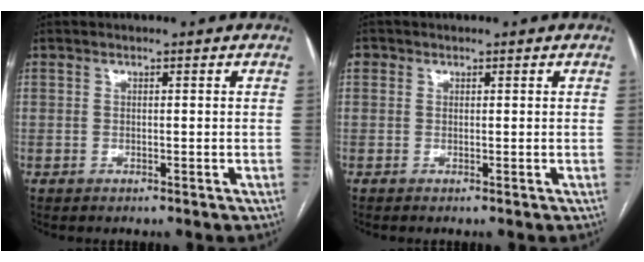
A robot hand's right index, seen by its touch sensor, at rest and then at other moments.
{"total": 1.1, "force": [0.3, 1.0, 0.2], "torque": [0.003, 0.004, 0.002]}